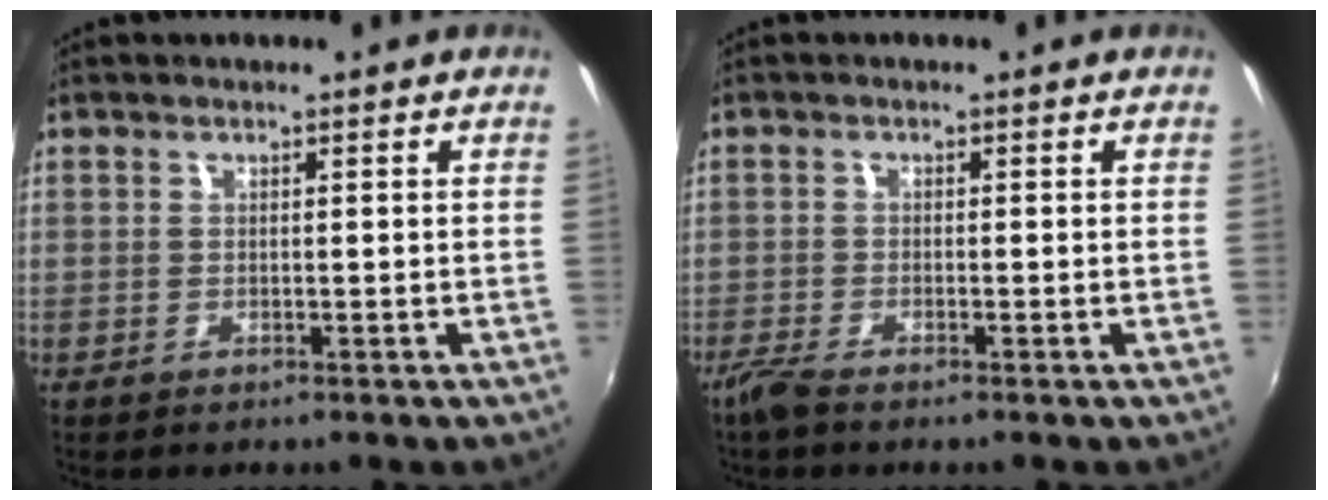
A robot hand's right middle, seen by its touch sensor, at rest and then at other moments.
{"total": 2.8, "force": [-2.3, 0.4, 1.5], "torque": [-0.046, -0.007, -0.050]}